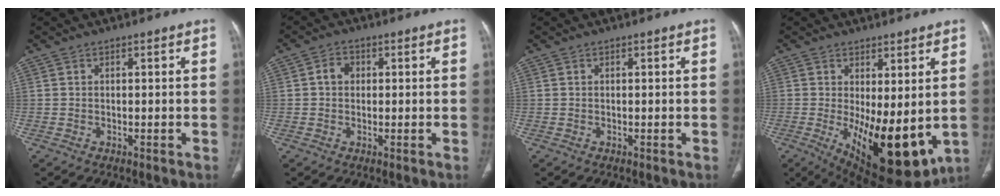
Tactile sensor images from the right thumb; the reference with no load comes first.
{"total": 2.8, "force": [0.3, 2.3, 1.5], "torque": [-0.019, 0.010, 0.003]}
{"total": 0.0}
{"total": 16.4, "force": [-2.2, 6.7, 14.8], "torque": [-0.216, -0.038, -0.009]}